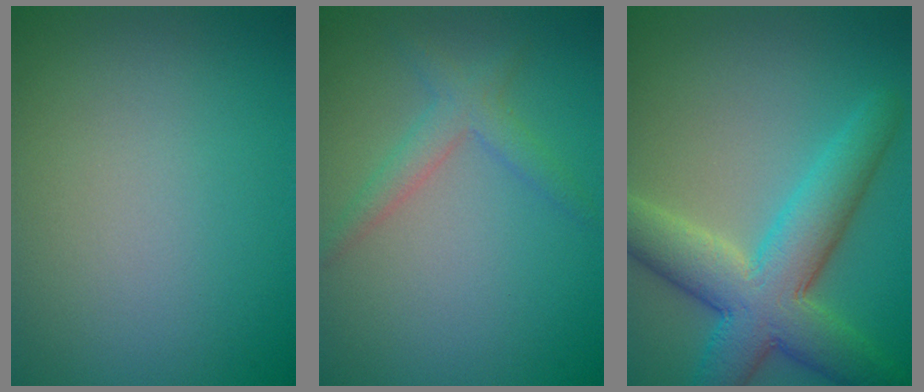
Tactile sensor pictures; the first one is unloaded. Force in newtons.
{"total": 2.2, "press": 2.2, "slide": 0.1}
{"total": 8.2, "press": 8.2, "slide": 0.4}